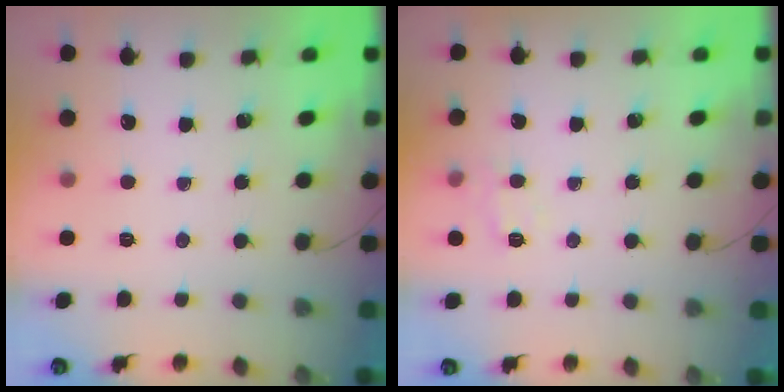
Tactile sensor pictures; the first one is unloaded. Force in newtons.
{"total": 7.7, "press": 7.6, "slide": 1.2}